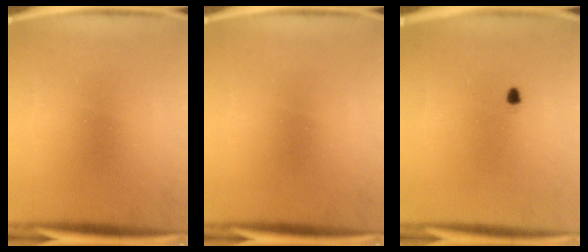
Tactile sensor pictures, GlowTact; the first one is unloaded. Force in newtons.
{"total": 0.0}
{"total": 0.8}